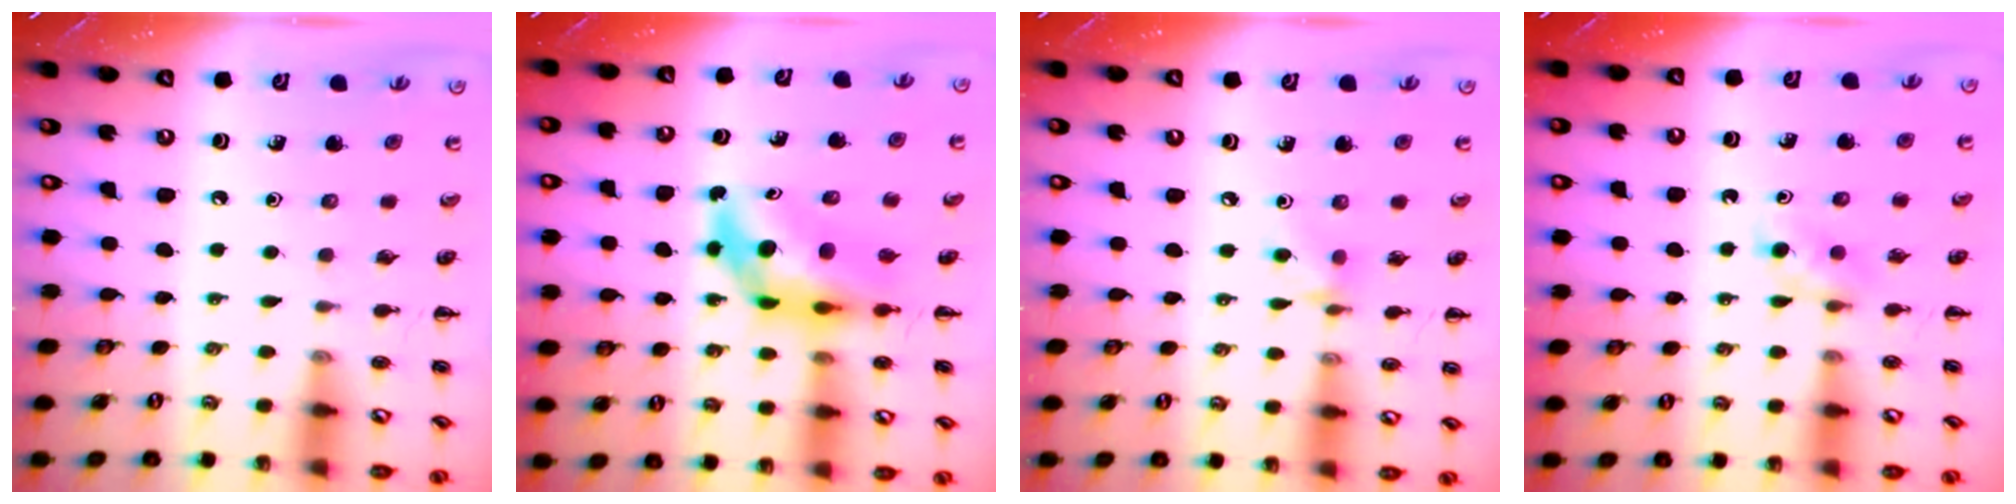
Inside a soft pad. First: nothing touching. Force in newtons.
{"total": 6.0, "press": 5.7, "slide": 1.9}
{"total": 4.7, "press": 4.5, "slide": 1.2}
{"total": 2.9, "press": 2.7, "slide": 1.1}